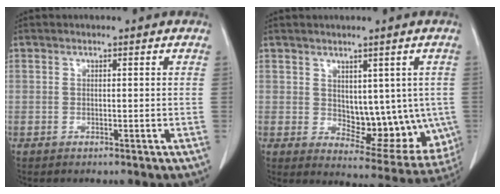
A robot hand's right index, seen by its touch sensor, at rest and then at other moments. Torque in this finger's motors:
{"motor_torque": [0.27, -0.01, 0.07, 0.01]}